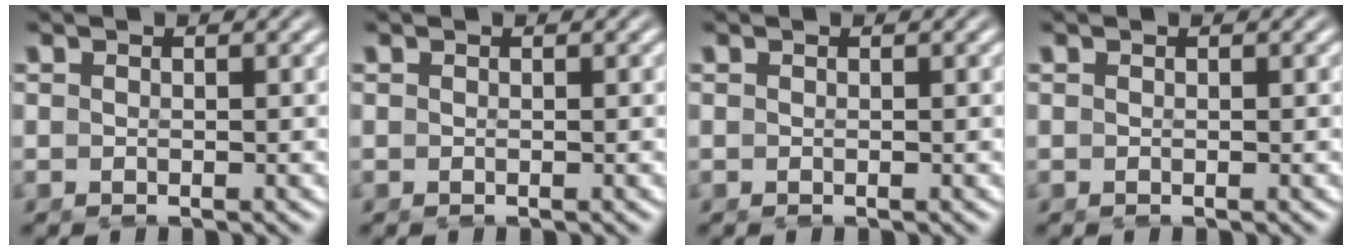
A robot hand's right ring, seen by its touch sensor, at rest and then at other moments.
{"total": 0.0}
{"total": 0.0}
{"total": 0.0}